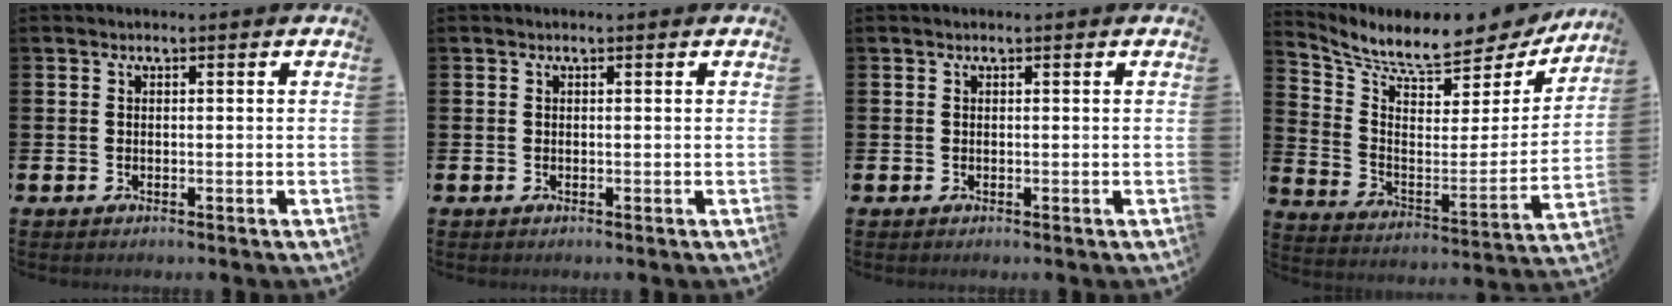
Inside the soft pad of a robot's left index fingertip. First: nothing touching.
{"total": 0.0}
{"total": 0.0}
{"total": 7.7, "force": [7.0, 1.9, 2.7], "torque": [-0.079, -0.061, 0.113]}